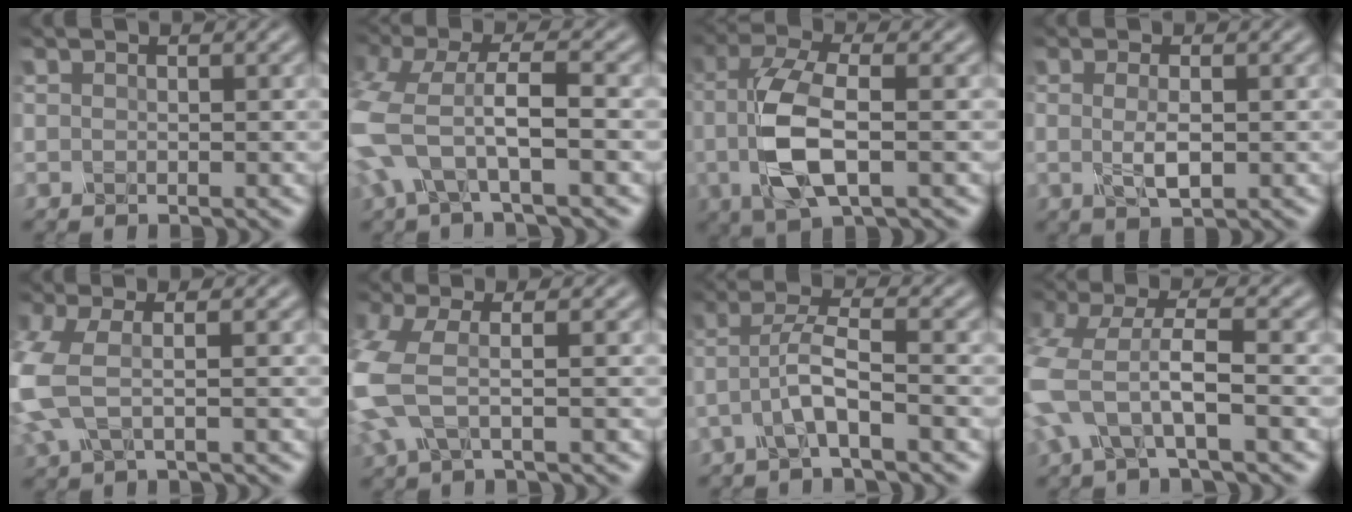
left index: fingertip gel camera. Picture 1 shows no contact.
{"total": 7.2, "force": [-2.0, 3.1, 6.1], "torque": [-0.148, 0.007, -0.050]}
{"total": 6.7, "force": [-0.5, 2.5, 6.2], "torque": [-0.135, 0.000, -0.011]}
{"total": 2.6, "force": [0.0, 0.8, 2.4], "torque": [-0.051, -0.003, 0.000]}
{"total": 5.1, "force": [-0.1, 2.3, 4.6], "torque": [-0.130, 0.001, -0.008]}
{"total": 5.5, "force": [-0.5, 2.3, 5.0], "torque": [-0.142, -0.002, -0.017]}
{"total": 3.7, "force": [-1.3, 0.5, 3.4], "torque": [-0.068, 0.011, -0.033]}
{"total": 6.3, "force": [-2.0, 2.4, 5.5], "torque": [-0.129, 0.006, -0.047]}